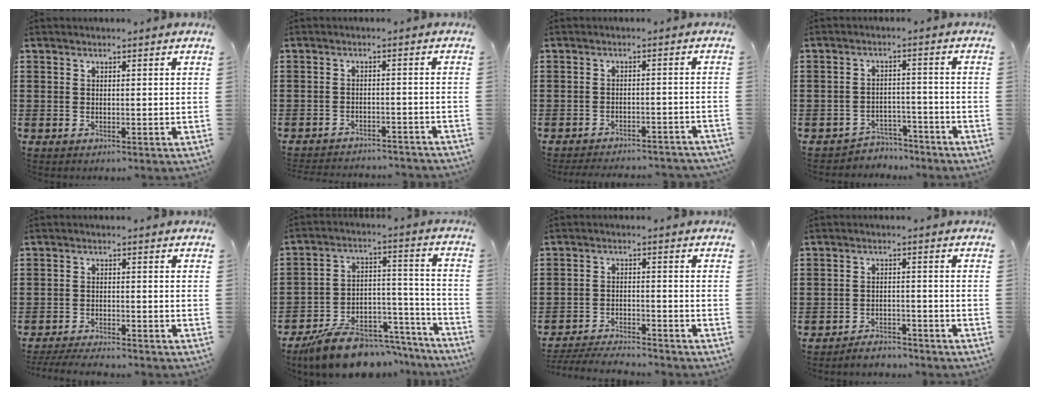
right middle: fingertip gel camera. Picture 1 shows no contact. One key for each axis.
{"total": 2.5, "fx": -2.5, "fy": 0.0, "fz": 0.2, "tx": -0.005, "ty": 0.001, "tz": -0.052}
{"total": 2.8, "fx": -2.8, "fy": 0.0, "fz": 0.3, "tx": -0.007, "ty": 0.001, "tz": -0.057}
{"total": 3.6, "fx": -3.6, "fy": 0.7, "fz": -0.1, "tx": -0.006, "ty": 0.003, "tz": -0.078}
{"total": 2.9, "fx": -2.8, "fy": 0.1, "fz": 0.6, "tx": -0.018, "ty": -0.003, "tz": -0.060}
{"total": 10.5, "fx": -8.7, "fy": 4.1, "fz": 4.2, "tx": -0.070, "ty": 0.043, "tz": -0.159}
{"total": 4.0, "fx": -3.9, "fy": 0.3, "fz": 0.7, "tx": -0.020, "ty": 0.001, "tz": -0.084}
{"total": 2.8, "fx": -2.8, "fy": 0.3, "fz": -0.1, "tx": -0.007, "ty": 0.001, "tz": -0.059}